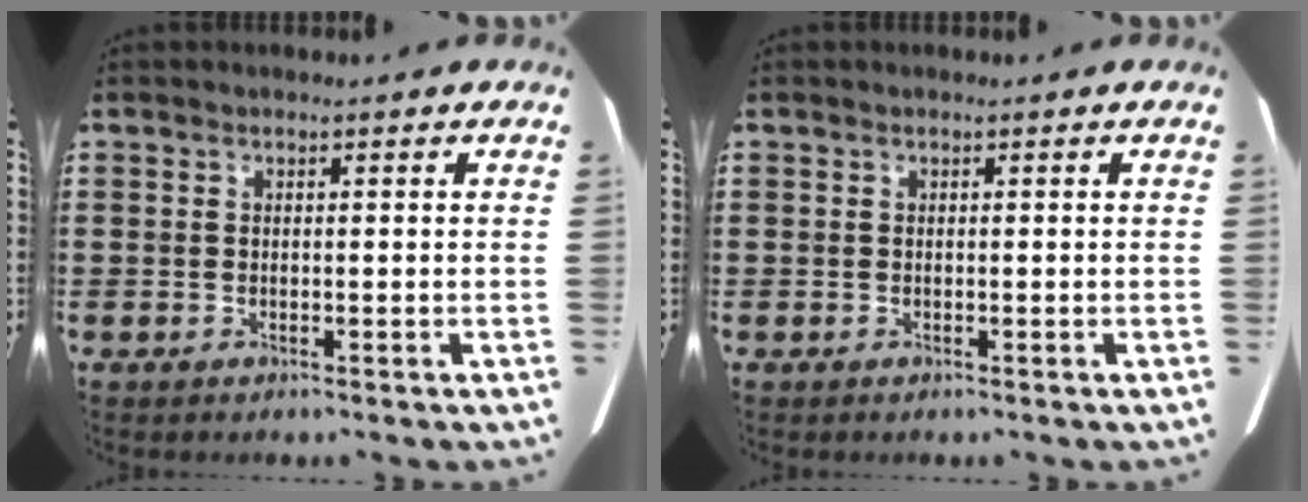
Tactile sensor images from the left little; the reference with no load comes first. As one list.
[{"total": 0.0}]